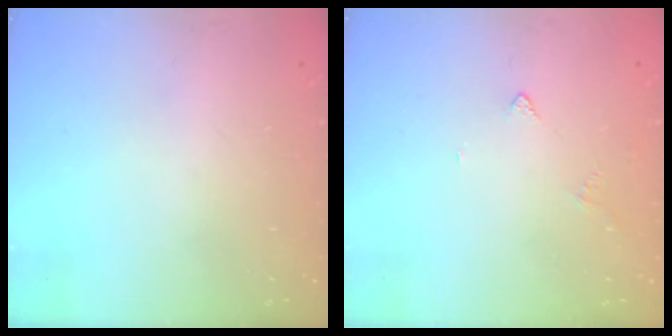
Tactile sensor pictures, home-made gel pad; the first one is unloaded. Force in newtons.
{"total": 2.9, "press": 2.9, "slide": 0.5}